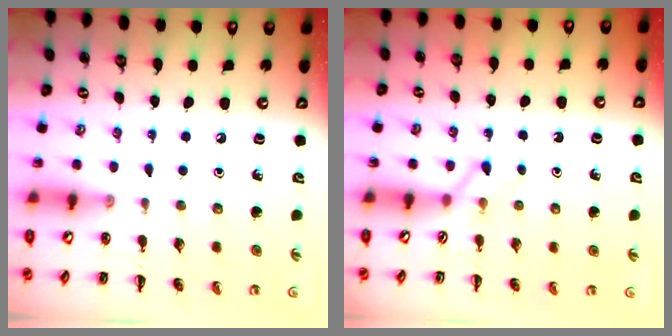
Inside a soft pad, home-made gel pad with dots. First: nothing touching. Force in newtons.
{"total": 2.1, "press": 2.0, "slide": 0.8}